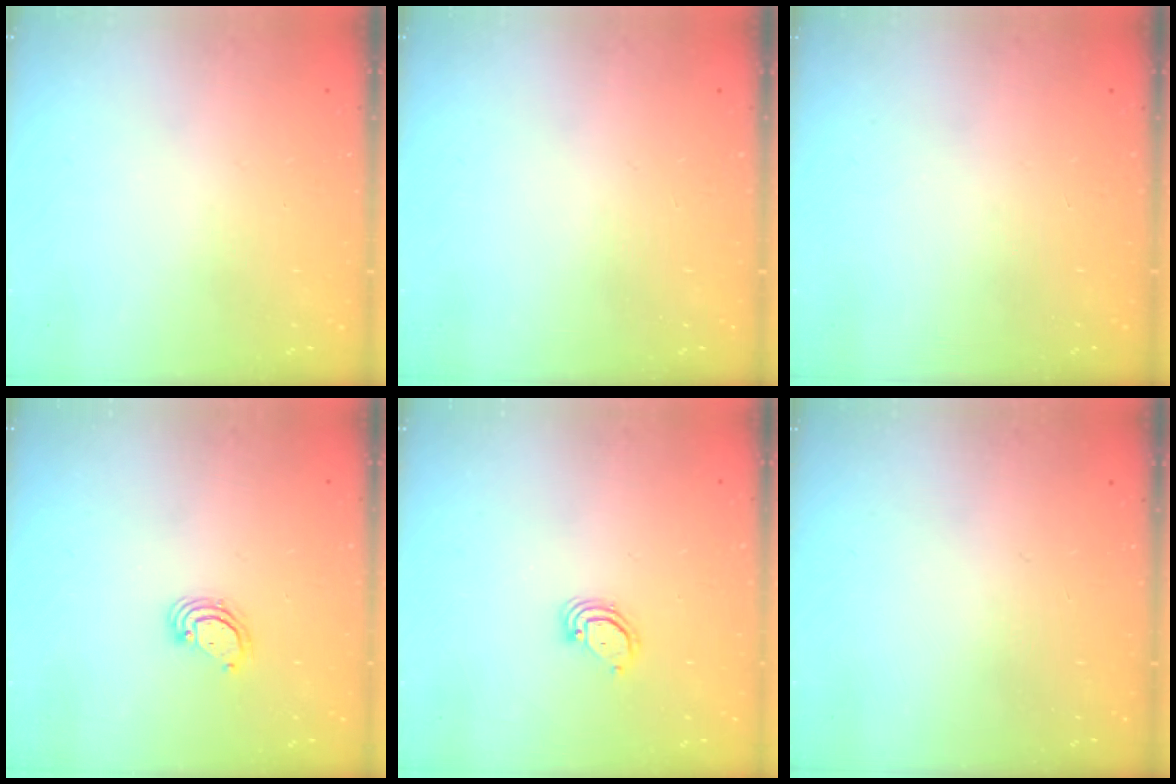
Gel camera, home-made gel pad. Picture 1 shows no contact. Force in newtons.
{"total": 0.0}
{"total": 0.0}
{"total": 3.3, "press": 3.3, "slide": 0.2}
{"total": 2.8, "press": 2.8, "slide": 0.3}
{"total": 0.0}